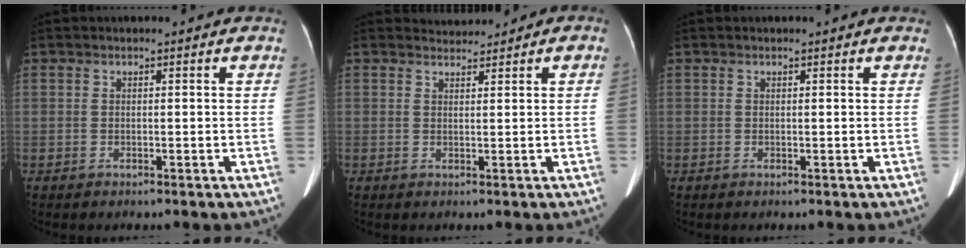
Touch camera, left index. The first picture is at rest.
{"total": 1.4, "force": [1.1, 0.7, -0.4], "torque": [0.010, 0.013, 0.016]}
{"total": 0.6, "force": [0.6, 0.1, 0.2], "torque": [-0.010, 0.005, 0.004]}